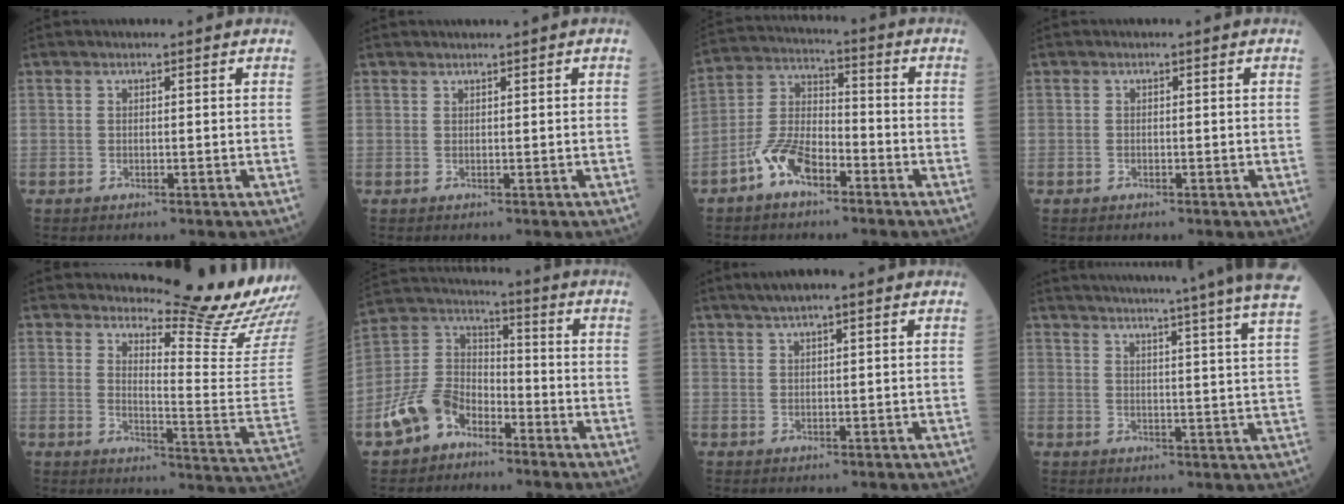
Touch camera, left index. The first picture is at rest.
{"total": 0.8, "force": [0.8, -0.2, 0.1], "torque": [-0.002, 0.005, 0.023]}
{"total": 8.1, "force": [-4.9, 3.7, 5.3], "torque": [-0.121, 0.014, -0.095]}
{"total": 0.0}
{"total": 16.3, "force": [15.7, -0.6, 4.3], "torque": [-0.064, -0.139, 0.182]}
{"total": 9.3, "force": [-5.8, 5.8, 4.5], "torque": [-0.111, 0.014, -0.115]}
{"total": 4.5, "force": [3.3, 0.5, 3.1], "torque": [-0.054, 0.030, 0.059]}
{"total": 23.0, "force": [20.9, -2.7, 9.2], "torque": [-0.141, -0.067, 0.255]}